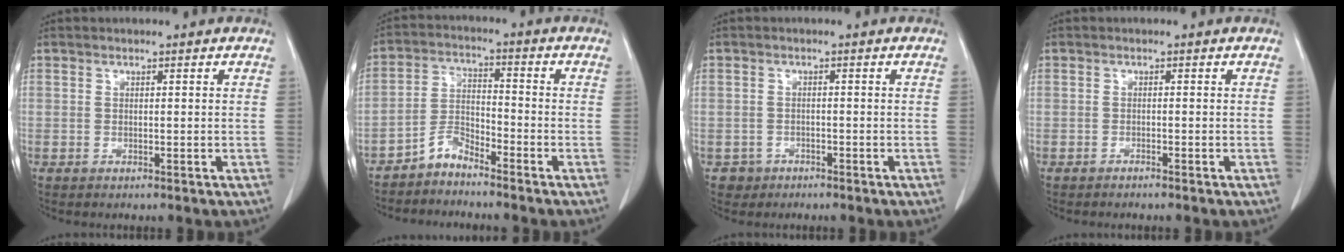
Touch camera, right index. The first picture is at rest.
{"total": 4.2, "force": [-3.8, 1.5, 1.2], "torque": [-0.018, -0.001, -0.074]}
{"total": 2.2, "force": [-1.3, 1.8, -0.3], "torque": [0.006, 0.011, -0.022]}
{"total": 0.9, "force": [-0.8, 0.0, 0.3], "torque": [-0.008, -0.001, -0.011]}